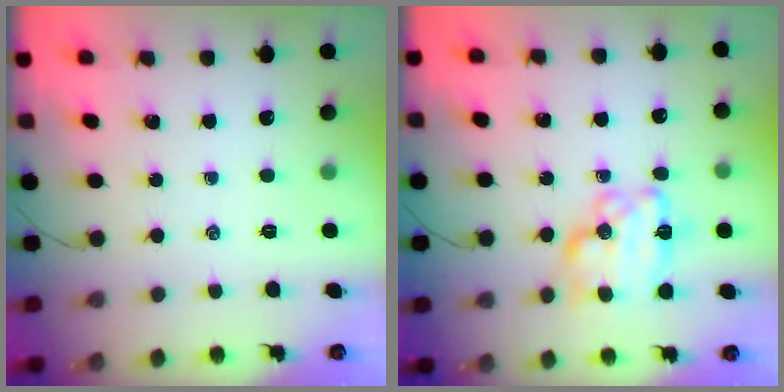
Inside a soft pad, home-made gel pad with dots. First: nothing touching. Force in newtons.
{"total": 14.2, "press": 14.2, "slide": 0.4}